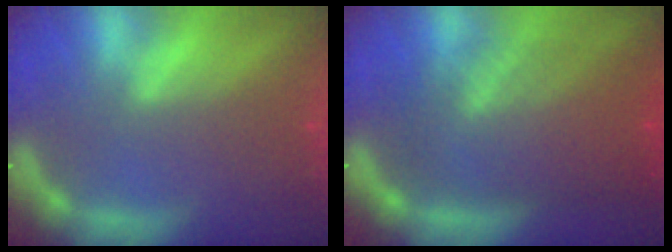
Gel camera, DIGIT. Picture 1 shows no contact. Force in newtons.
{"total": 9.6}